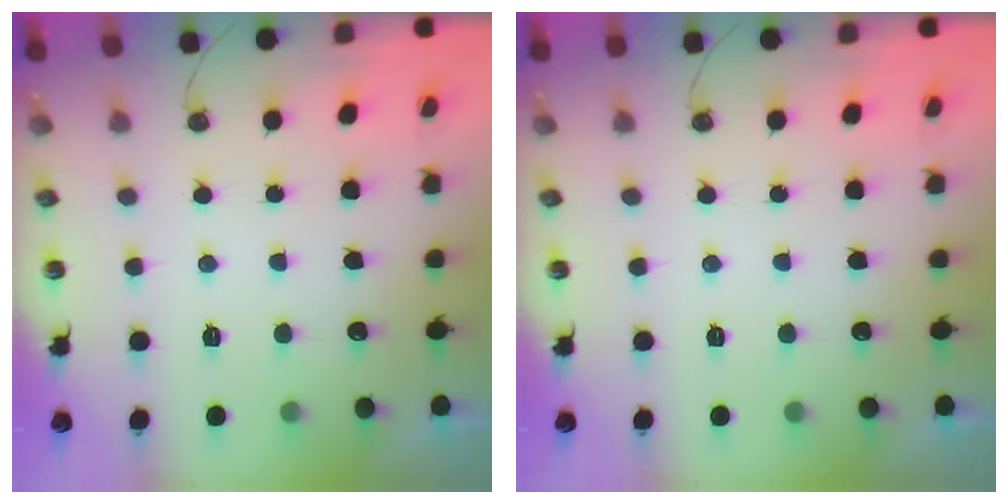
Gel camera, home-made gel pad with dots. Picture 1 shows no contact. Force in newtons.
{"total": 0.0}